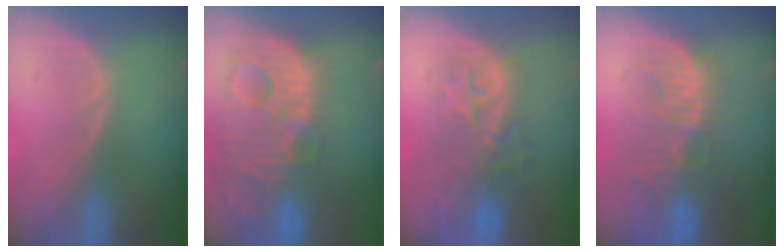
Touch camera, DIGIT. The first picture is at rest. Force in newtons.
{"total": 14.0, "press": 12.0, "slide": 7.1}
{"total": 8.4, "press": 8.3, "slide": 1.1}
{"total": 9.6, "press": 9.3, "slide": 2.2}